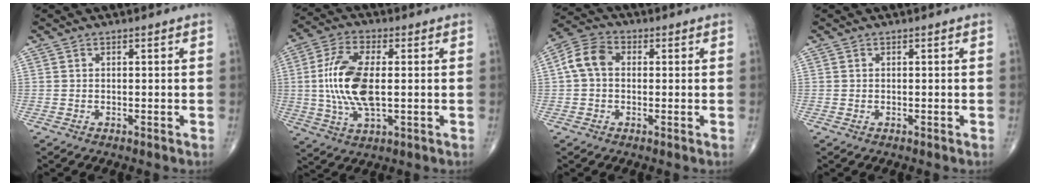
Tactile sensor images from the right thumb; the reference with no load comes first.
{"total": 13.4, "force": [0.3, 6.0, 12.0], "torque": [-0.255, 0.001, 0.006]}
{"total": 6.8, "force": [0.6, 4.9, 4.6], "torque": [-0.088, 0.023, 0.002]}
{"total": 0.0}